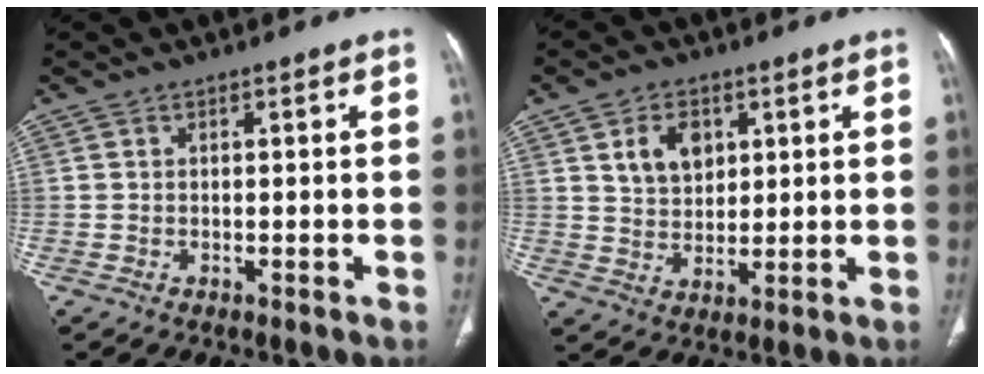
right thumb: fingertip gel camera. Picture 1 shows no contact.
{"total": 7.4, "force": [3.0, 5.2, 4.4], "torque": [-0.052, -0.018, 0.057]}